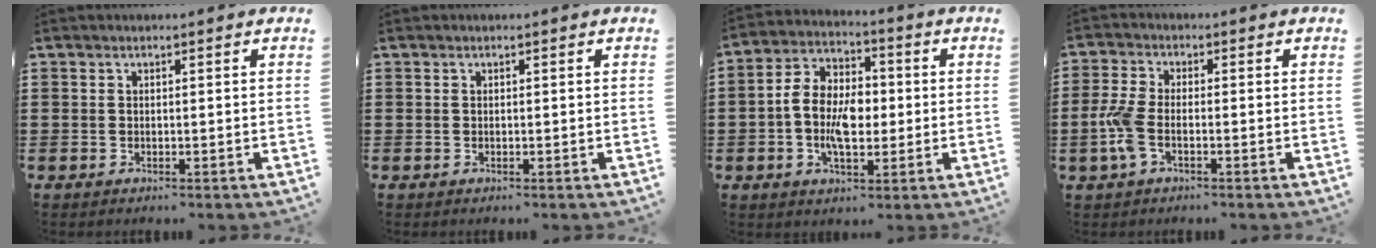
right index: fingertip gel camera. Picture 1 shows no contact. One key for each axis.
{"total": 0.0}
{"total": 8.6, "fx": -1.0, "fy": 5.4, "fz": 6.6, "tx": -0.154, "ty": 0.012, "tz": -0.024}
{"total": 4.9, "fx": -1.4, "fy": 2.1, "fz": 4.2, "tx": -0.100, "ty": -0.002, "tz": -0.031}